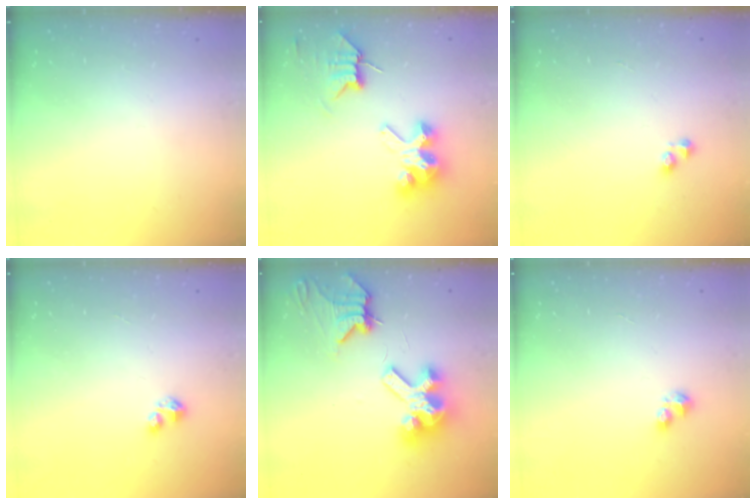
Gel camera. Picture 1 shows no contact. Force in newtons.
{"total": 7.3, "press": 7.3, "slide": 0.6}
{"total": 2.2, "press": 2.2, "slide": 0.3}
{"total": 2.7, "press": 2.7, "slide": 0.4}
{"total": 11.5, "press": 11.4, "slide": 1.5}
{"total": 2.5, "press": 2.5, "slide": 0.4}